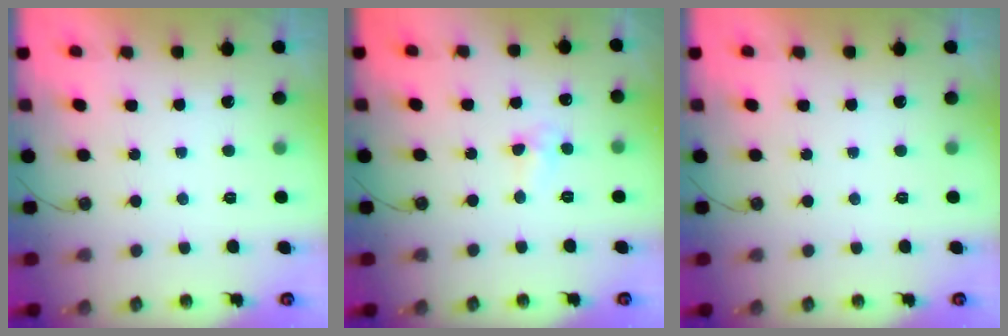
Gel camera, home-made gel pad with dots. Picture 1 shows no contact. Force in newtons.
{"total": 4.6, "press": 4.6, "slide": 0.7}
{"total": 0.0}